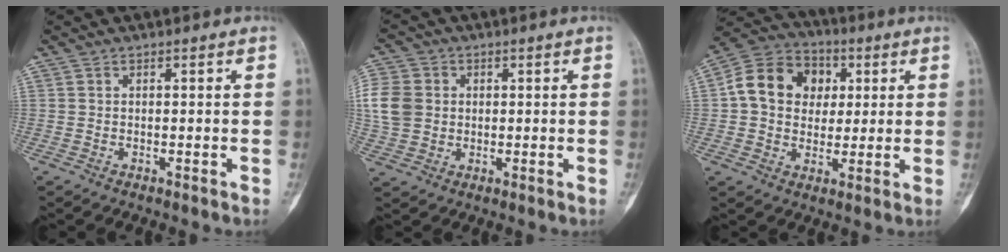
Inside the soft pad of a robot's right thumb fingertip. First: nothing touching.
{"total": 11.6, "force": [1.4, 9.9, 5.9], "torque": [-0.142, 0.011, 0.029]}
{"total": 13.8, "force": [2.4, 11.2, 7.7], "torque": [-0.106, 0.015, 0.030]}